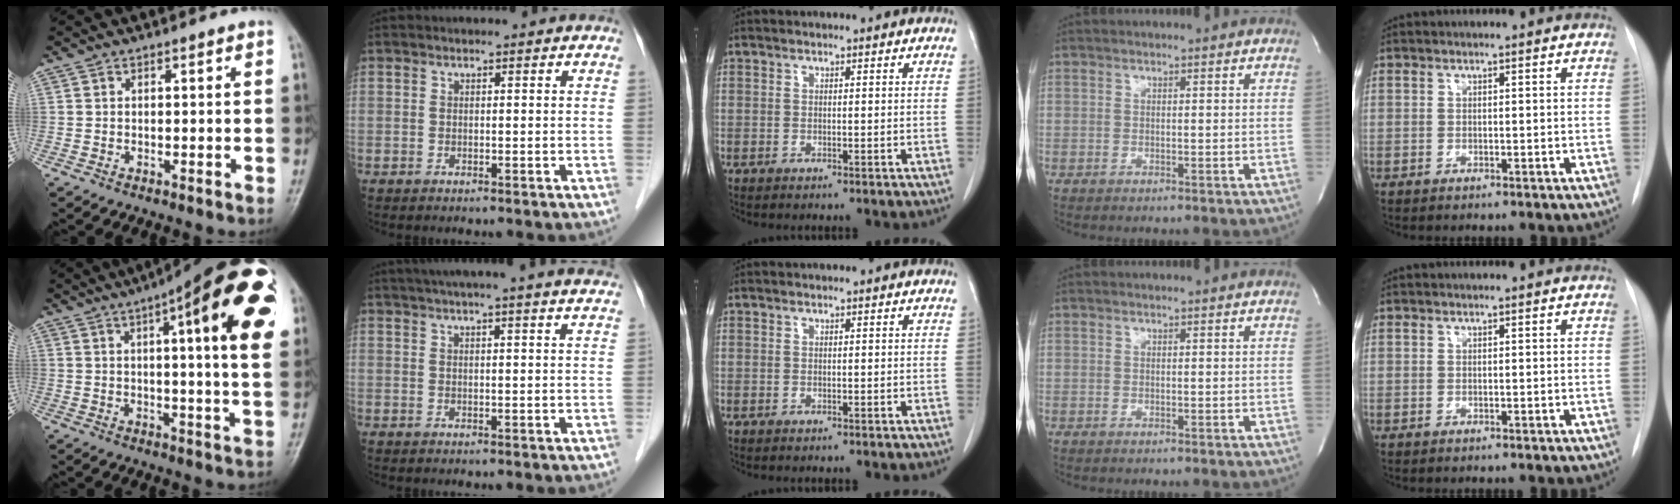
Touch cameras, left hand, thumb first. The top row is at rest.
{"thumb": {"total": 22.1, "force": [8.0, 4.7, 20.0], "torque": [-0.259, -0.003, 0.098]}, "index": {"total": 16.9, "force": [14.8, -0.1, 8.1], "torque": [-0.129, 0.021, 0.182]}}